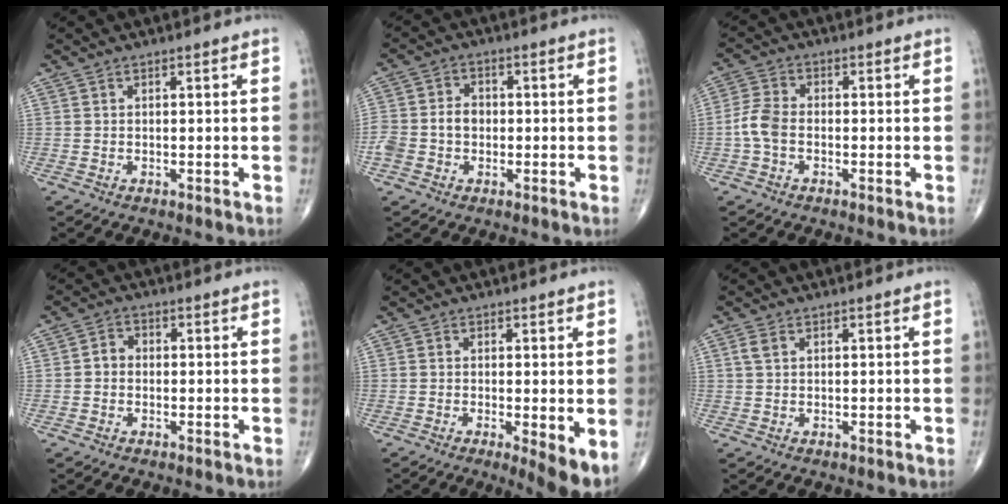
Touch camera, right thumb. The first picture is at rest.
{"total": 6.7, "force": [-0.9, 5.2, 4.0], "torque": [-0.072, 0.024, -0.019]}
{"total": 4.8, "force": [-1.2, 3.0, 3.6], "torque": [-0.082, 0.015, -0.033]}
{"total": 2.8, "force": [-0.3, 2.4, 1.4], "torque": [-0.013, 0.013, -0.012]}
{"total": 5.3, "force": [-1.0, 1.1, 5.1], "torque": [-0.080, -0.018, -0.018]}
{"total": 1.7, "force": [0.7, 1.0, 1.2], "torque": [-0.030, 0.008, 0.017]}